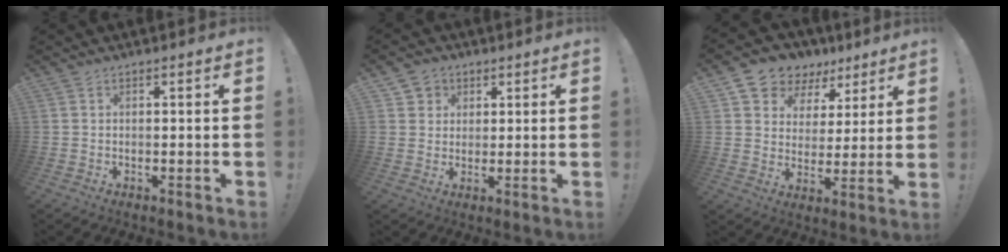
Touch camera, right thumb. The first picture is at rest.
{"total": 4.5, "force": [1.7, 4.1, 0.6], "torque": [-0.006, -0.011, 0.032]}
{"total": 8.6, "force": [5.5, 6.5, 1.4], "torque": [-0.028, -0.042, 0.107]}